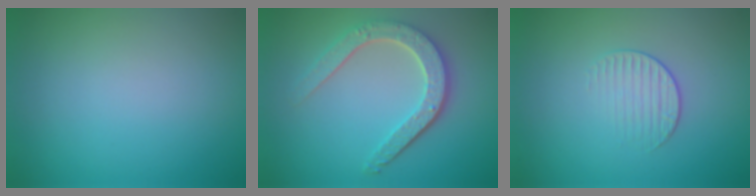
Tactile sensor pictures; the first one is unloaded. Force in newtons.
{"total": 4.7, "press": 3.6, "slide": 2.9}
{"total": 1.7, "press": 1.0, "slide": 1.4}